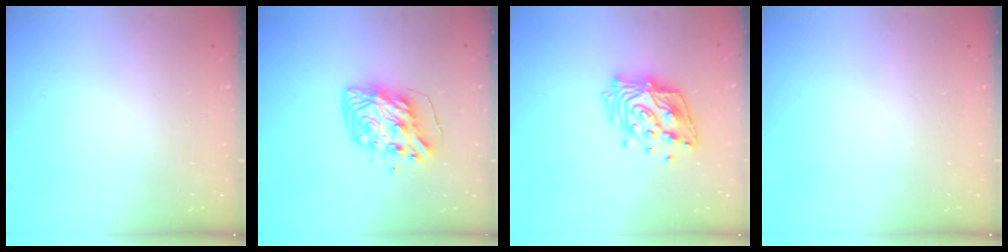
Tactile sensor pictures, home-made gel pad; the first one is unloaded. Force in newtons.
{"total": 11.0, "press": 10.9, "slide": 1.6}
{"total": 15.5, "press": 15.5, "slide": 1.2}
{"total": 0.0}